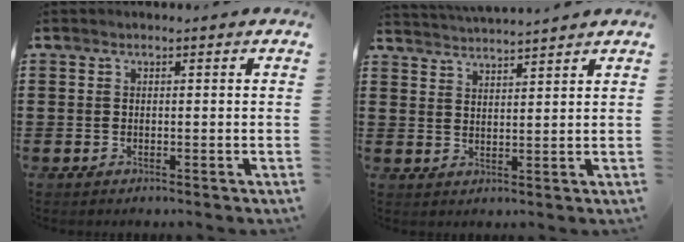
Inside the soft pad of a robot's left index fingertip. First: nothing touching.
{"total": 2.9, "force": [2.9, -0.7, 0.0], "torque": [-0.010, -0.017, 0.051]}